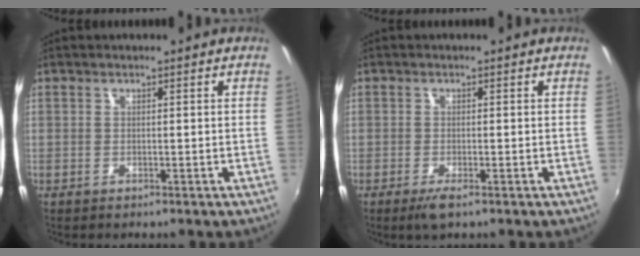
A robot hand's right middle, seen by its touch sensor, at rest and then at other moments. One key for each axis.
{"total": 2.3, "fx": -1.4, "fy": 0.3, "fz": 1.8, "tx": -0.038, "ty": -0.009, "tz": -0.024}